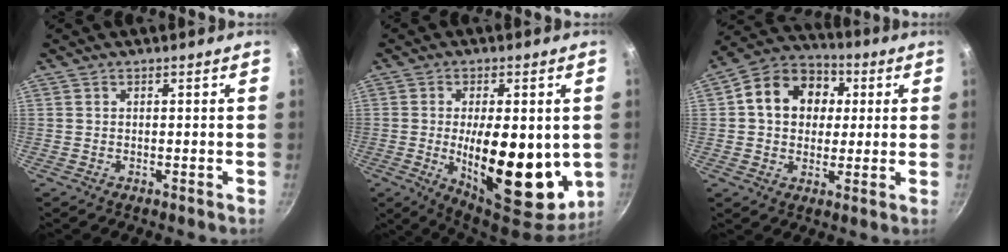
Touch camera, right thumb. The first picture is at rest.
{"total": 19.6, "force": [-1.6, 8.6, 17.5], "torque": [-0.239, -0.022, -0.015]}
{"total": 14.1, "force": [2.7, 11.3, 8.0], "torque": [-0.103, 0.021, 0.027]}